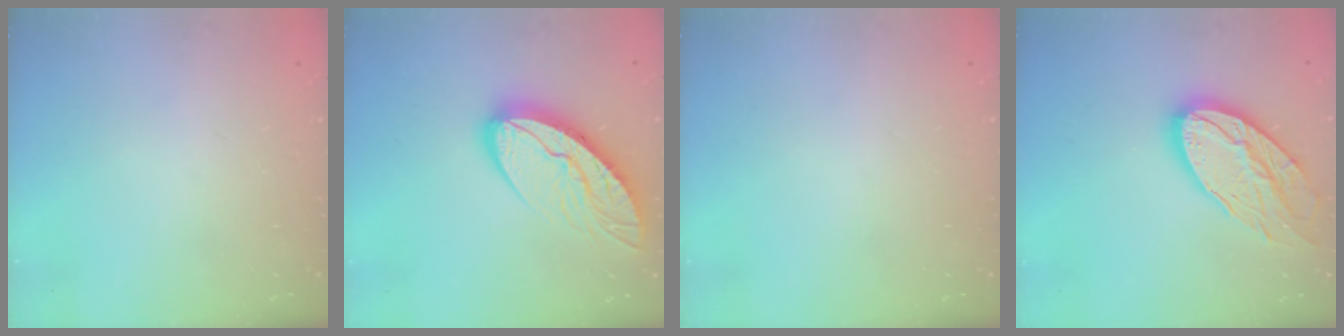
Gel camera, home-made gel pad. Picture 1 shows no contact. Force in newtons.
{"total": 13.5, "press": 13.5, "slide": 1.1}
{"total": 0.0}
{"total": 19.0, "press": 18.9, "slide": 1.5}